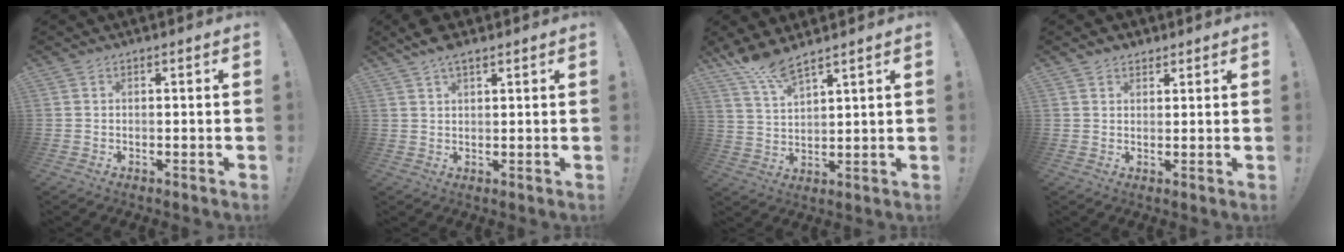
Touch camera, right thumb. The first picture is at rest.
{"total": 5.0, "force": [3.6, 1.8, 3.0], "torque": [-0.059, -0.014, 0.067]}
{"total": 7.7, "force": [6.5, 0.9, 4.0], "torque": [-0.088, -0.036, 0.118]}
{"total": 2.7, "force": [2.0, 1.7, 0.4], "torque": [-0.003, -0.009, 0.036]}